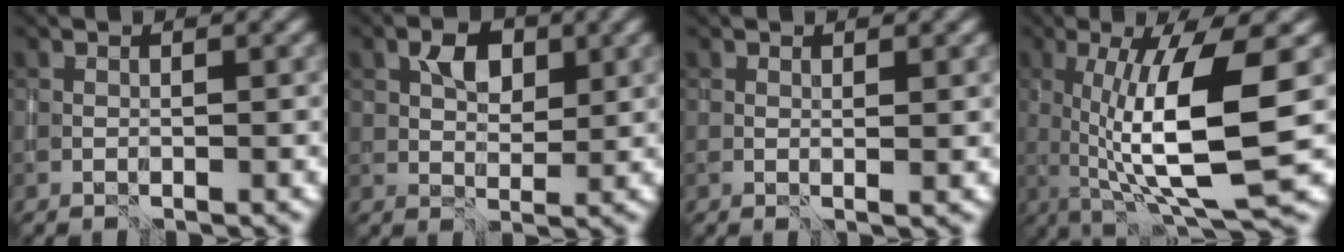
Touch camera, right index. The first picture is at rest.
{"total": 3.2, "force": [1.3, 2.0, 2.1], "torque": [-0.035, 0.003, 0.022]}
{"total": 0.9, "force": [0.5, 0.1, 0.7], "torque": [-0.007, -0.003, 0.011]}
{"total": 10.5, "force": [0.1, 2.7, 10.1], "torque": [-0.157, -0.008, 0.009]}